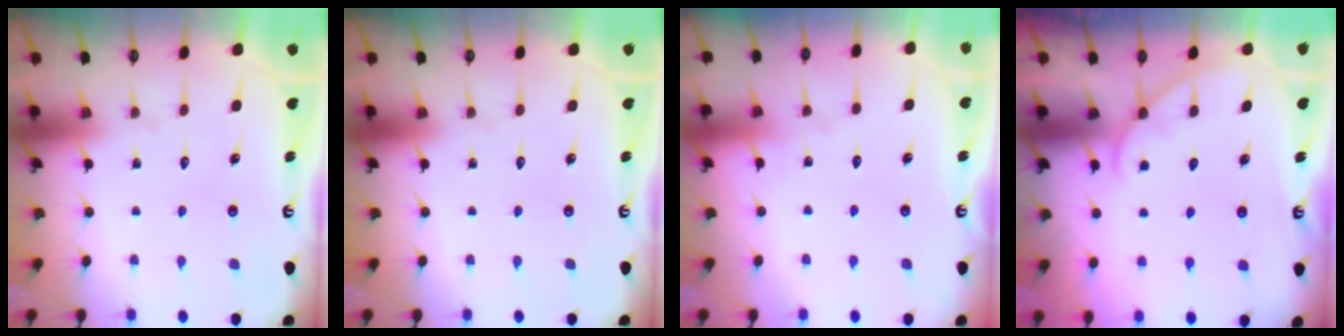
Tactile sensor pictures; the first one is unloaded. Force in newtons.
{"total": 0.0}
{"total": 3.0, "press": 3.0, "slide": 0.3}
{"total": 4.0, "press": 4.0, "slide": 0.3}